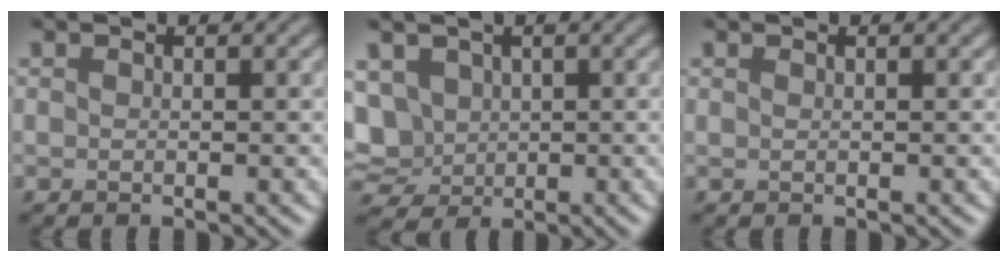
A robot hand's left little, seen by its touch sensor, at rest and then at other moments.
{"total": 6.4, "force": [0.9, 5.2, 3.6], "torque": [-0.090, 0.008, 0.011]}
{"total": 0.0}